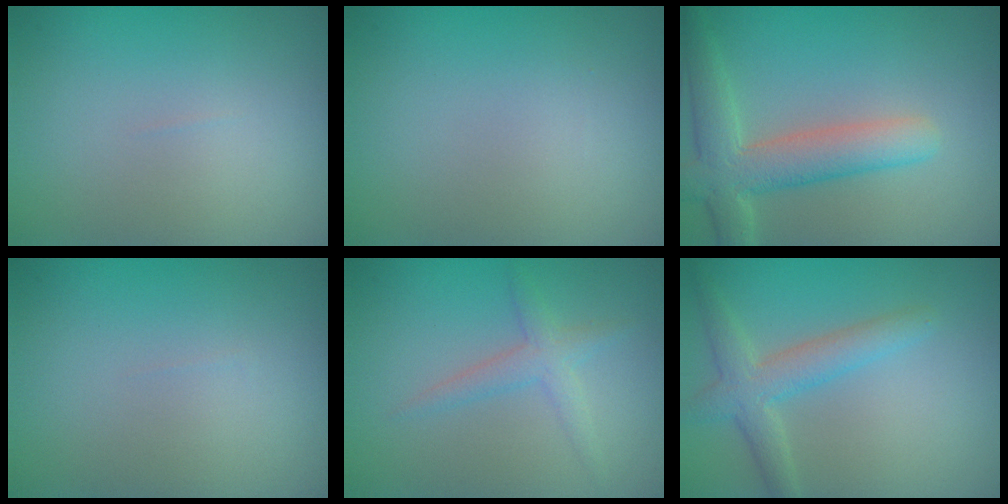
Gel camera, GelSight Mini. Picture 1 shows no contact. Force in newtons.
{"total": 0.0}
{"total": 5.1, "press": 5.1, "slide": 0.2}
{"total": 0.0}
{"total": 2.0, "press": 2.0, "slide": 0.1}
{"total": 3.3, "press": 3.3, "slide": 0.2}